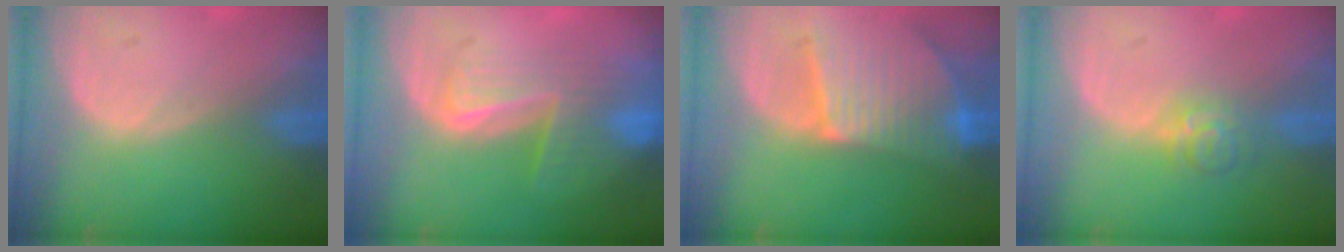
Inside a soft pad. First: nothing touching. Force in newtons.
{"total": 6.8, "press": 6.6, "slide": 1.5}
{"total": 9.4, "press": 8.2, "slide": 4.6}
{"total": 3.5, "press": 3.5, "slide": 0.2}